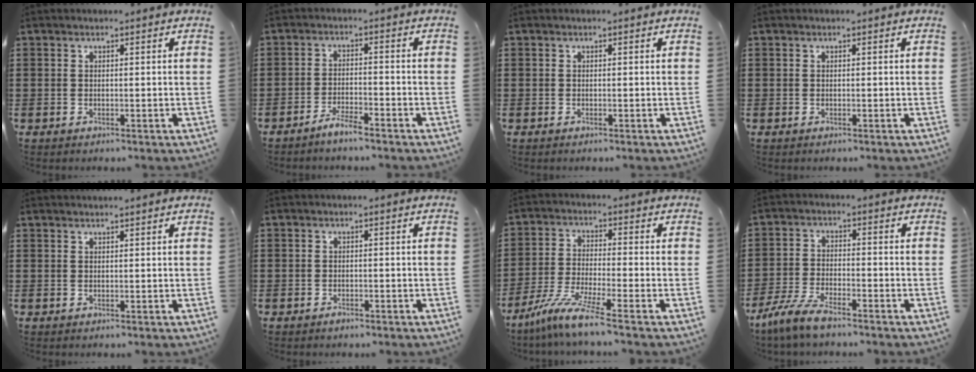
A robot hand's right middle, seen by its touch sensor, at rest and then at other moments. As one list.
[{"total": 3.0, "force": [-2.7, 0.2, 1.2], "torque": [-0.030, 0.004, -0.055]}, {"total": 0.0}, {"total": 0.0}, {"total": 0.6, "force": [0.6, 0.0, 0.0], "torque": [-0.002, 0.000, 0.012]}, {"total": 1.2, "force": [-0.9, 0.7, 0.1], "torque": [-0.003, 0.003, -0.021]}, {"total": 7.3, "force": [-5.8, -0.1, 4.4], "torque": [-0.105, -0.021, -0.118]}, {"total": 5.7, "force": [-4.9, 0.8, 2.8], "torque": [-0.080, -0.011, -0.100]}]